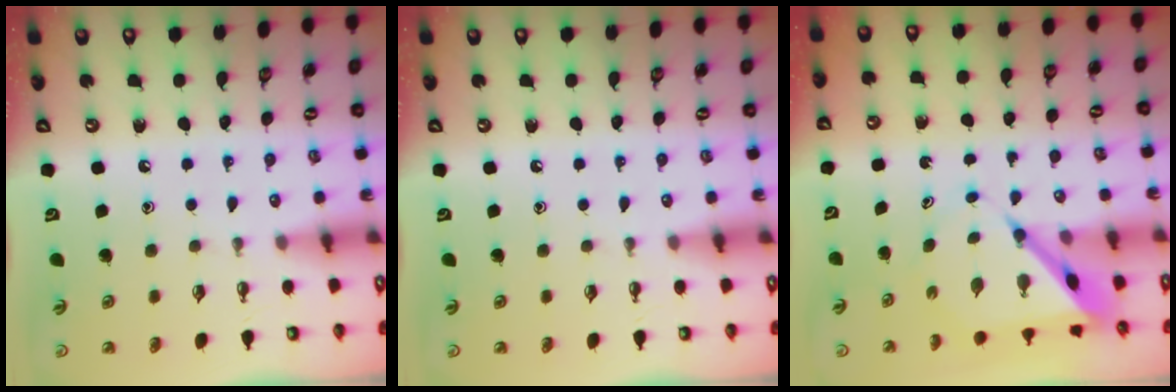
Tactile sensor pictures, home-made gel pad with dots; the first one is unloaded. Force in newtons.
{"total": 0.0}
{"total": 7.0, "press": 7.0, "slide": 0.6}